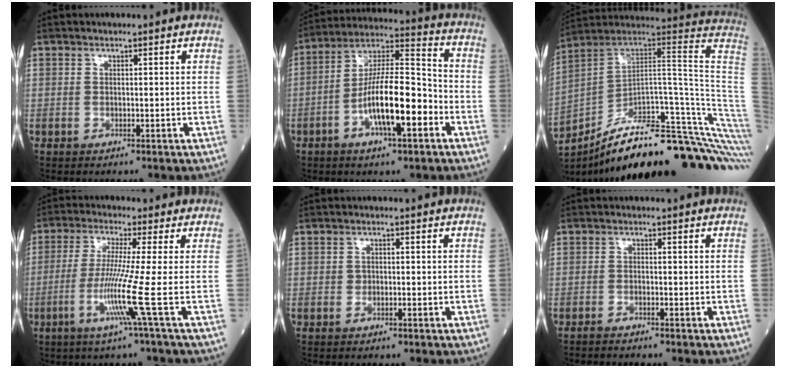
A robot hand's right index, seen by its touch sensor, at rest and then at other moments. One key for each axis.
{"total": 14.3, "fx": -4.7, "fy": 3.4, "fz": 13.1, "tx": -0.245, "ty": 0.011, "tz": -0.082}
{"total": 31.9, "fx": -22.2, "fy": 4.1, "fz": 22.6, "tx": -0.211, "ty": 0.016, "tz": -0.318}
{"total": 8.0, "fx": -2.4, "fy": -2.5, "fz": 7.2, "tx": -0.149, "ty": -0.023, "tz": -0.054}
{"total": 0.6, "fx": -0.1, "fy": 0.5, "fz": 0.3, "tx": -0.009, "ty": 0.002, "tz": -0.001}
{"total": 2.0, "fx": -1.8, "fy": 0.5, "fz": 0.7, "tx": -0.020, "ty": -0.005, "tz": -0.025}